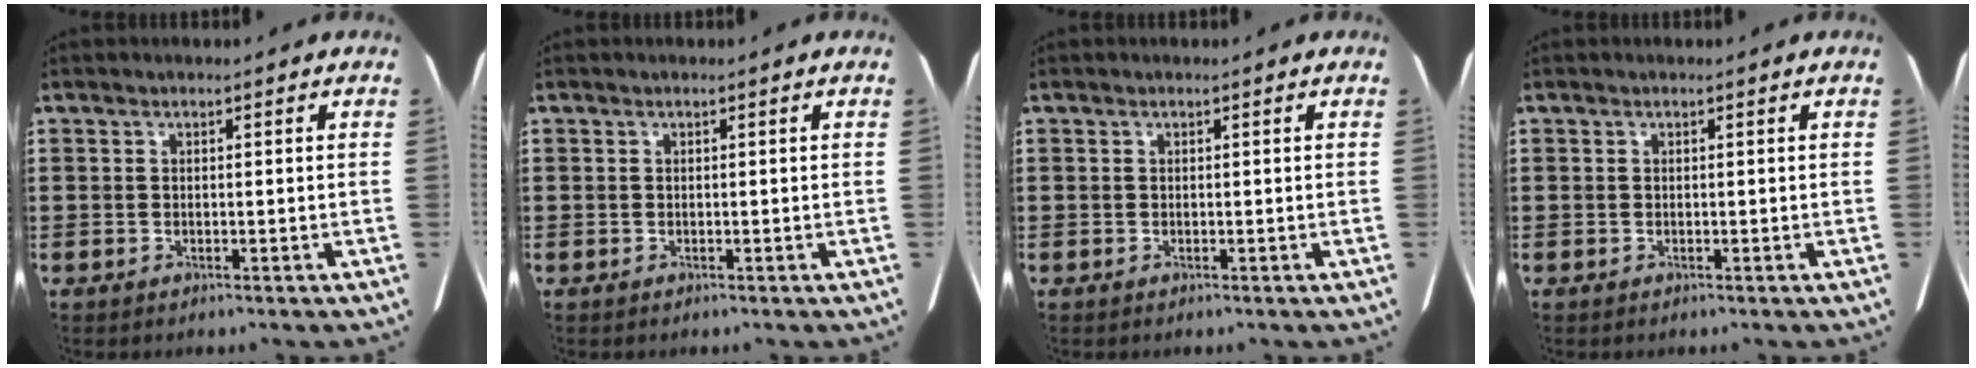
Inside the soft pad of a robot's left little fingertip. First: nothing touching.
{"total": 0.0}
{"total": 0.0}
{"total": 0.0}